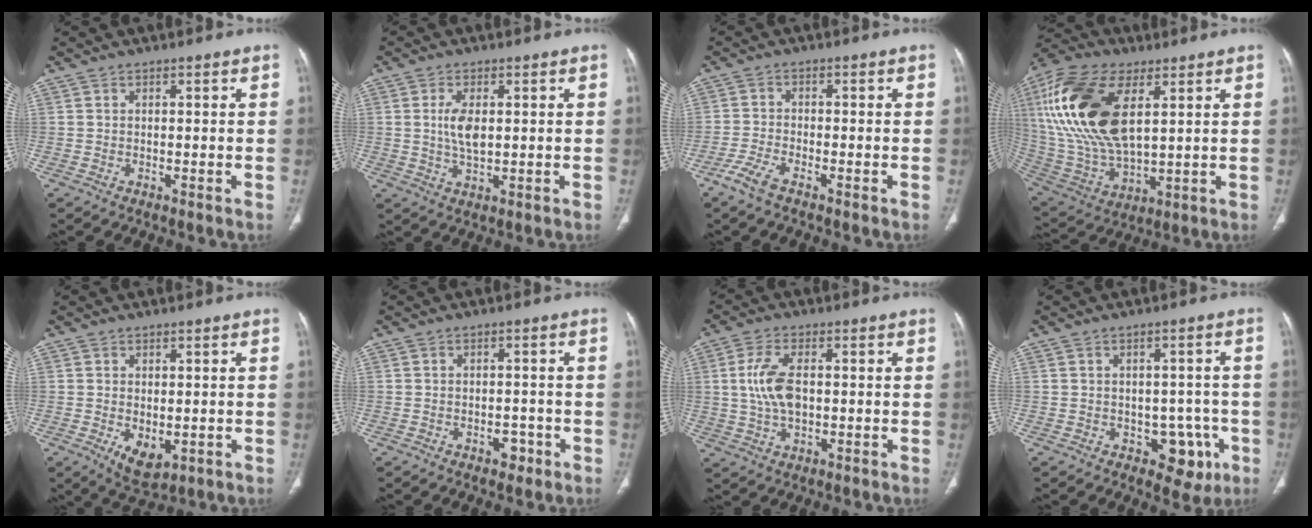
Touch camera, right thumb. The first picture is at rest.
{"total": 5.2, "force": [0.7, 2.5, 4.5], "torque": [-0.091, -0.005, 0.018]}
{"total": 4.1, "force": [-3.0, 1.0, 2.6], "torque": [-0.071, 0.009, -0.064]}
{"total": 24.0, "force": [6.9, 12.2, 19.5], "torque": [-0.408, -0.016, 0.131]}
{"total": 5.7, "force": [-1.4, 3.4, 4.4], "torque": [-0.067, -0.011, -0.008]}
{"total": 2.9, "force": [-1.6, 1.9, 1.6], "torque": [-0.008, 0.009, -0.018]}
{"total": 8.1, "force": [0.6, 4.3, 6.9], "torque": [-0.146, 0.005, 0.012]}
{"total": 7.1, "force": [-2.9, 5.0, 4.1], "torque": [-0.014, 0.018, -0.033]}